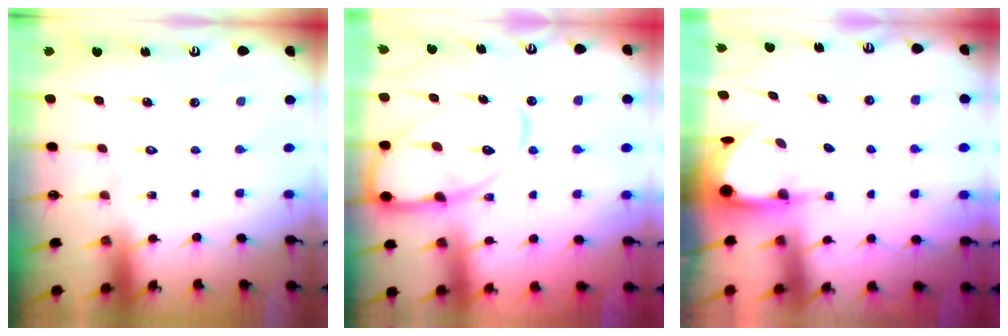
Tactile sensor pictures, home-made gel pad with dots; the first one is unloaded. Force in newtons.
{"total": 12.7, "press": 12.6, "slide": 1.4}
{"total": 3.9, "press": 3.9, "slide": 0.3}